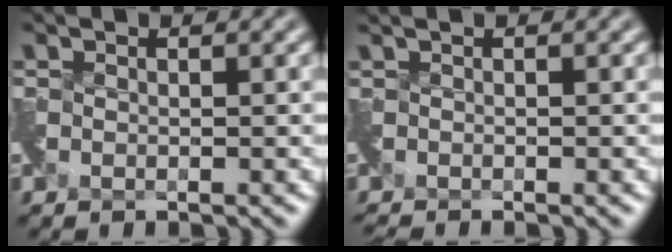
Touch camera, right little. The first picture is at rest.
{"total": 1.3, "force": [-0.9, -0.1, 0.9], "torque": [-0.017, -0.009, -0.023]}